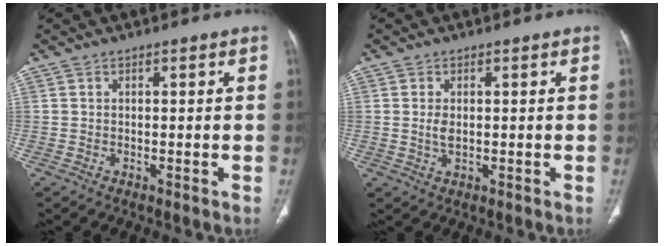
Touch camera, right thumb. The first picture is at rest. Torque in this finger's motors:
{"motor_torque": [-0.11, -0.20, 0.55, -0.03, -0.03]}